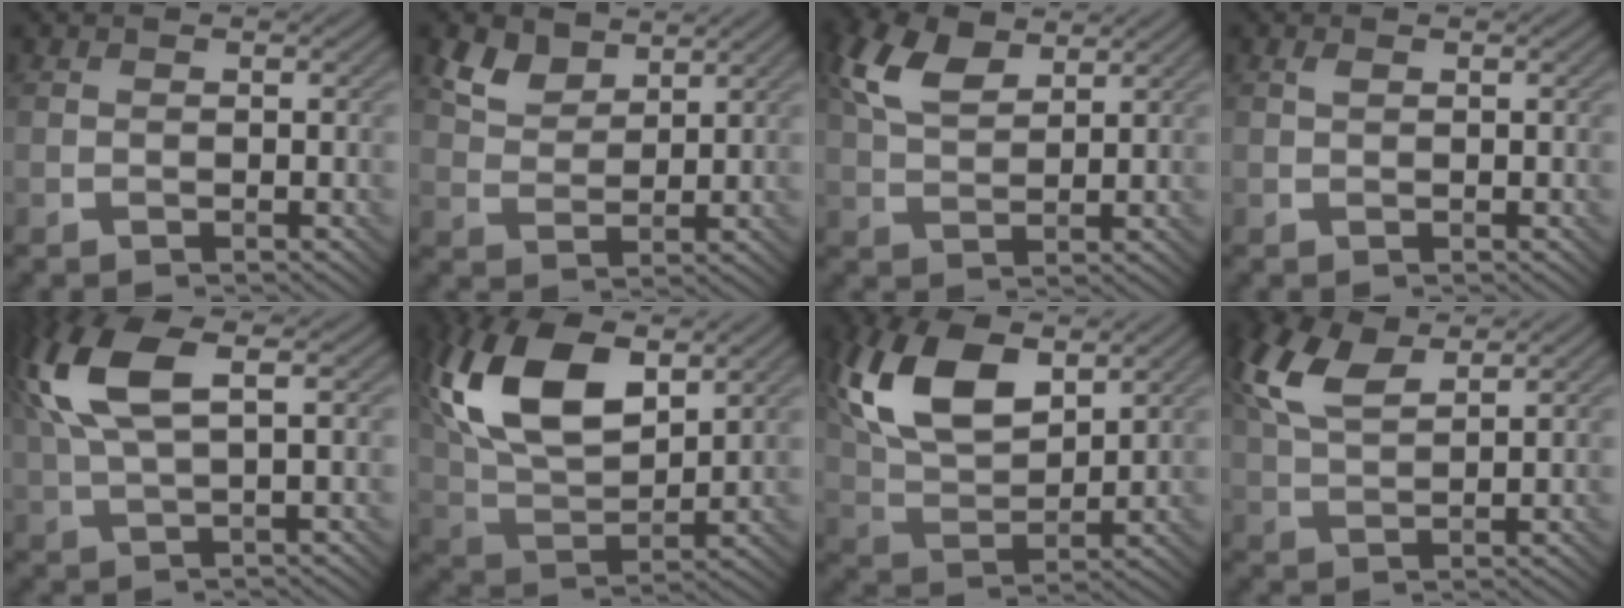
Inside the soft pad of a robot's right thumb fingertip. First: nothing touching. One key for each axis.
{"total": 4.7, "fx": 3.4, "fy": 2.4, "fz": 2.2, "tx": -0.056, "ty": -0.002, "tz": 0.074}
{"total": 6.3, "fx": 3.4, "fy": 2.9, "fz": 4.4, "tx": -0.106, "ty": 0.010, "tz": 0.068}
{"total": 0.7, "fx": 0.3, "fy": 0.2, "fz": 0.5, "tx": -0.013, "ty": 0.001, "tz": 0.006}
{"total": 9.5, "fx": 3.1, "fy": 3.1, "fz": 8.5, "tx": -0.208, "ty": 0.026, "tz": 0.060}
{"total": 14.8, "fx": 6.2, "fy": 7.3, "fz": 11.3, "tx": -0.257, "ty": 0.016, "tz": 0.119}
{"total": 12.9, "fx": 5.9, "fy": 6.2, "fz": 9.6, "tx": -0.222, "ty": 0.014, "tz": 0.114}
{"total": 7.6, "fx": 3.9, "fy": 3.0, "fz": 5.8, "tx": -0.141, "ty": 0.018, "tz": 0.079}